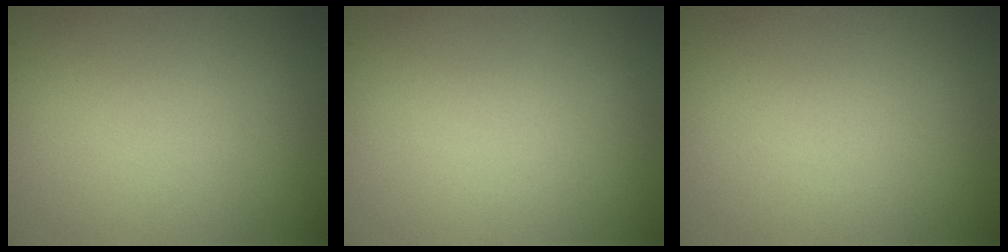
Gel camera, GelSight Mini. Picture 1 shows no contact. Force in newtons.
{"total": 0.0}
{"total": 0.0}